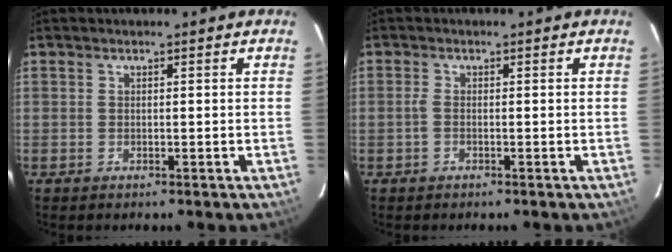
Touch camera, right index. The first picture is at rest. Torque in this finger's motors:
{"motor_torque": [0.08, 0.04, 0.21, 0.03]}